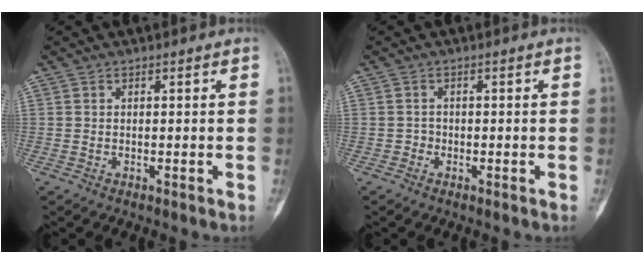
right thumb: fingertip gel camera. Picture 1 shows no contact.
{"total": 1.0, "force": [-0.5, 0.9, 0.1], "torque": [0.007, 0.006, -0.015]}